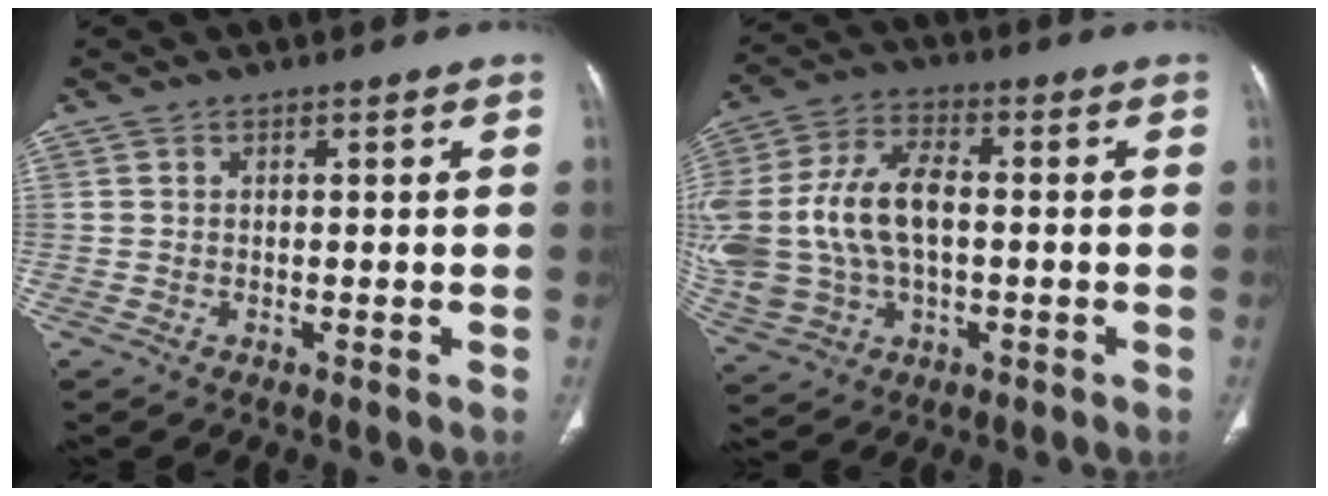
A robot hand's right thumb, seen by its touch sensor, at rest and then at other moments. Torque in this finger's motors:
{"motor_torque": [1.96, 1.96, 2.04, 0.11, 0.28]}